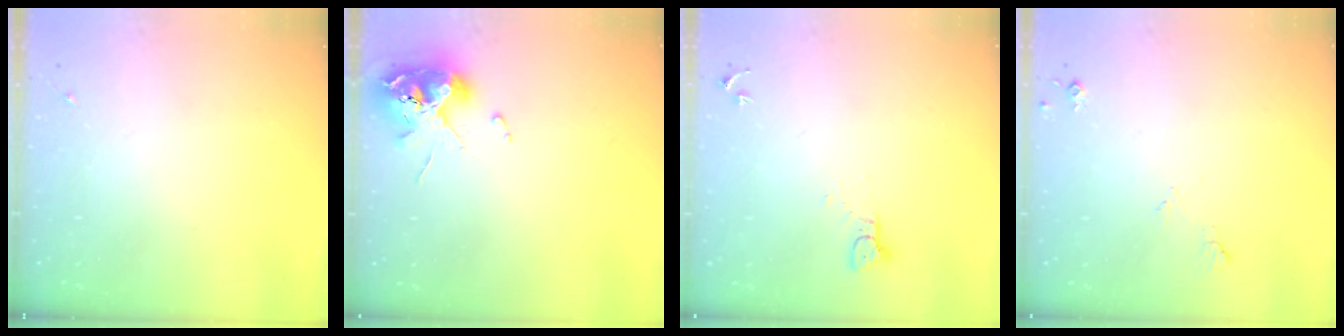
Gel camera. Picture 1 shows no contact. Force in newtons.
{"total": 10.9, "press": 10.8, "slide": 1.8}
{"total": 2.4, "press": 2.4, "slide": 0.2}
{"total": 5.1, "press": 5.1, "slide": 0.8}